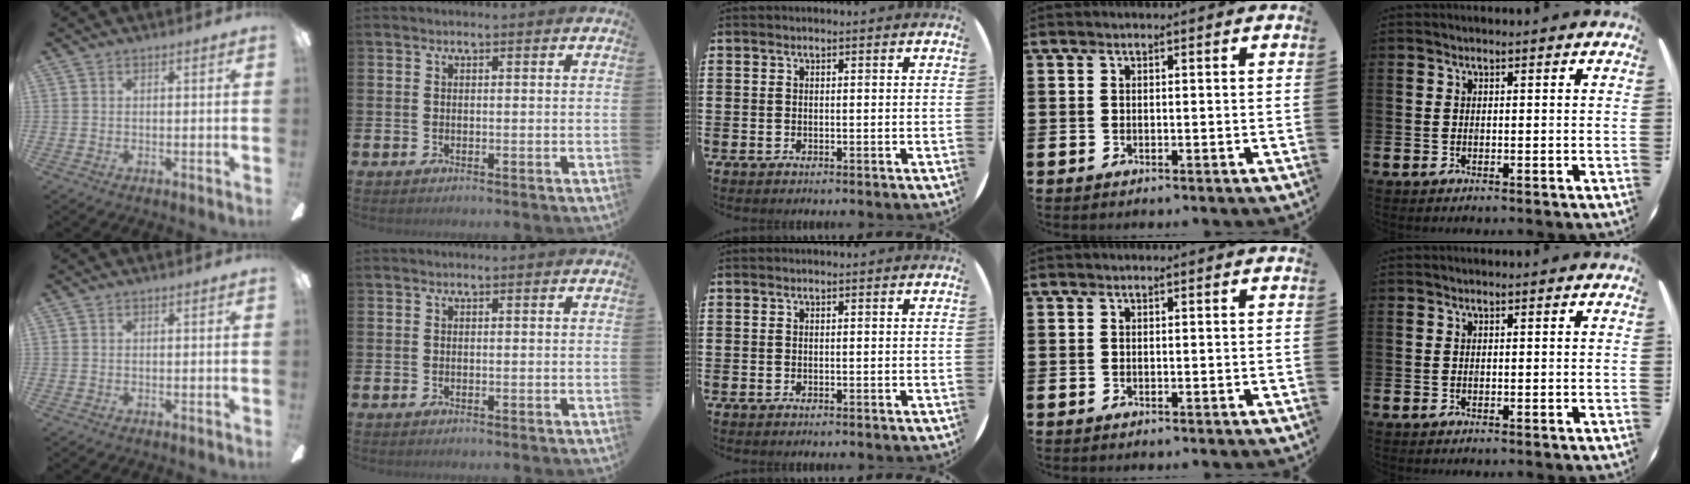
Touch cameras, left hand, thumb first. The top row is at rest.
{}